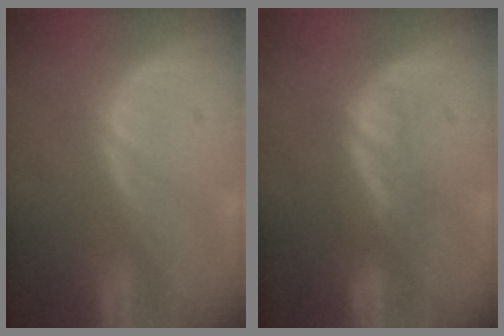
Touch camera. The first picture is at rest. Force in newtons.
{"total": 3.3, "press": 3.3, "slide": 0.5}